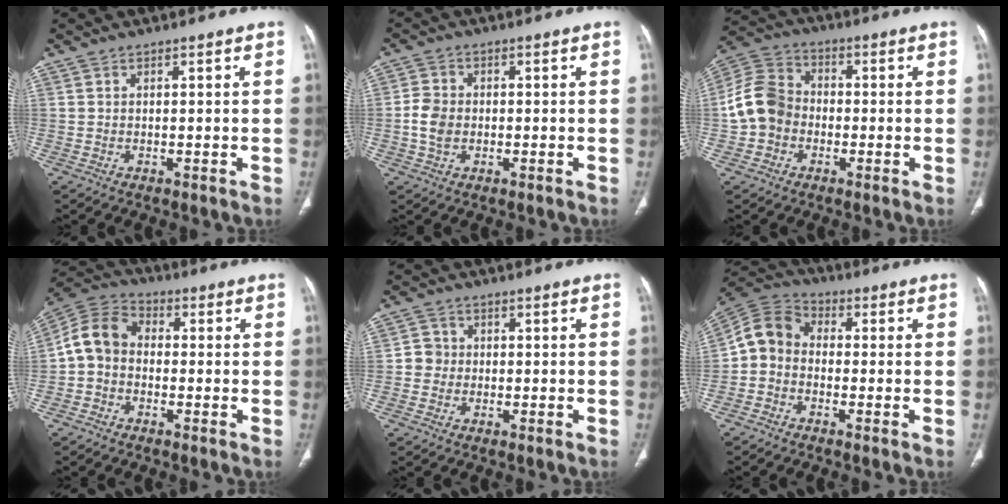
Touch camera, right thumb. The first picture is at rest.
{"total": 4.7, "force": [-0.7, 3.5, 2.9], "torque": [-0.057, 0.008, -0.017]}
{"total": 10.0, "force": [-1.7, 8.5, 5.1], "torque": [-0.087, 0.034, -0.043]}
{"total": 8.8, "force": [-0.9, 6.9, 5.2], "torque": [-0.091, 0.030, -0.036]}
{"total": 3.0, "force": [-0.3, 2.9, 0.7], "torque": [0.007, 0.010, -0.013]}
{"total": 7.5, "force": [-1.3, 6.1, 4.1], "torque": [-0.067, 0.028, -0.046]}